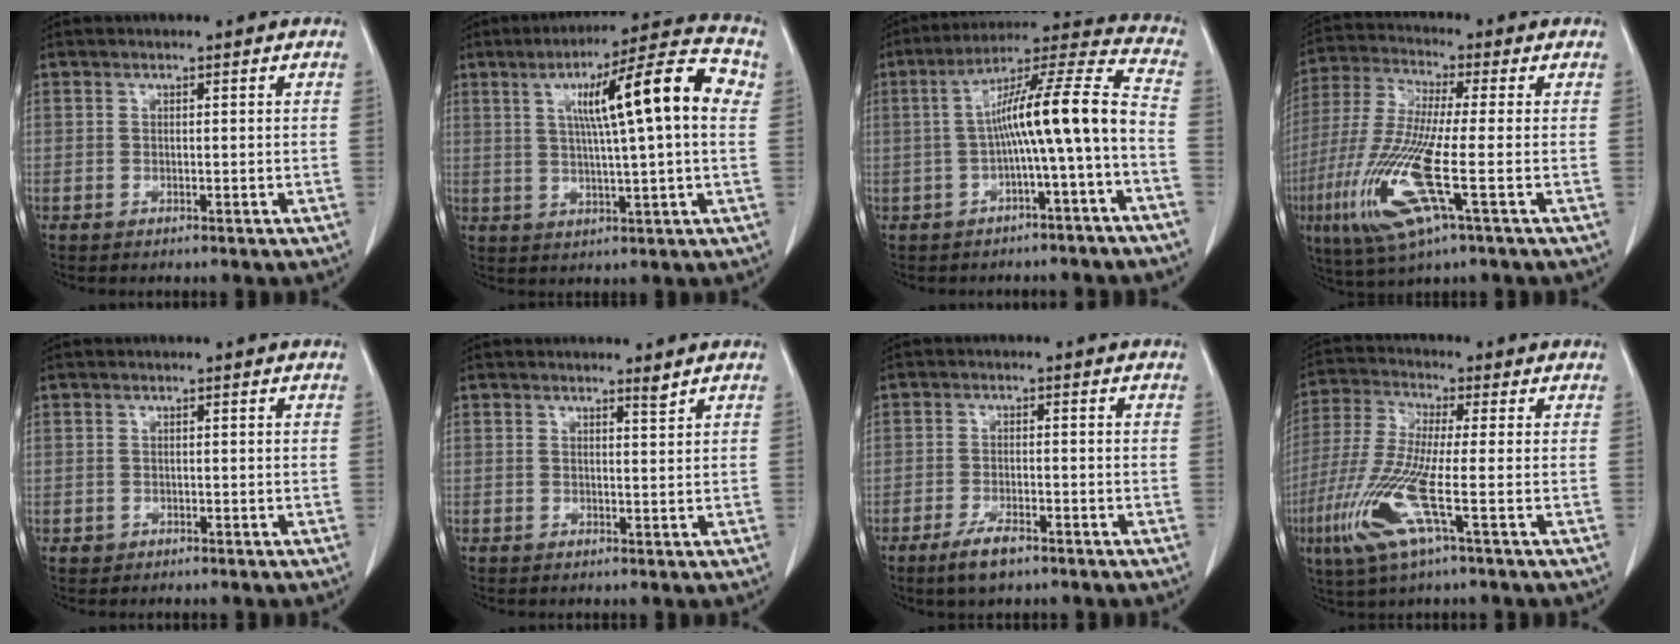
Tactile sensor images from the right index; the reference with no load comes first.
{"total": 14.8, "force": [3.0, 0.2, 14.5], "torque": [-0.218, 0.024, 0.045]}
{"total": 12.9, "force": [-2.4, -0.3, 12.6], "torque": [-0.203, 0.036, -0.040]}
{"total": 14.2, "force": [-4.5, 1.2, 13.5], "torque": [-0.295, -0.026, -0.089]}
{"total": 0.9, "force": [-0.4, 0.8, 0.0], "torque": [-0.004, 0.004, -0.004]}
{"total": 1.0, "force": [0.9, -0.2, 0.3], "torque": [-0.016, -0.007, 0.019]}
{"total": 4.6, "force": [-3.2, 1.3, 3.1], "torque": [-0.065, -0.003, -0.053]}
{"total": 11.4, "force": [-4.0, 0.7, 10.7], "torque": [-0.236, -0.021, -0.084]}